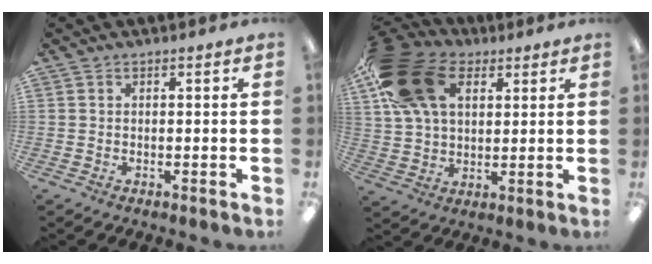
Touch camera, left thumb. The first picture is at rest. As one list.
[{"total": 19.3, "force": [7.8, 12.3, 12.6], "torque": [-0.260, -0.001, 0.144]}]